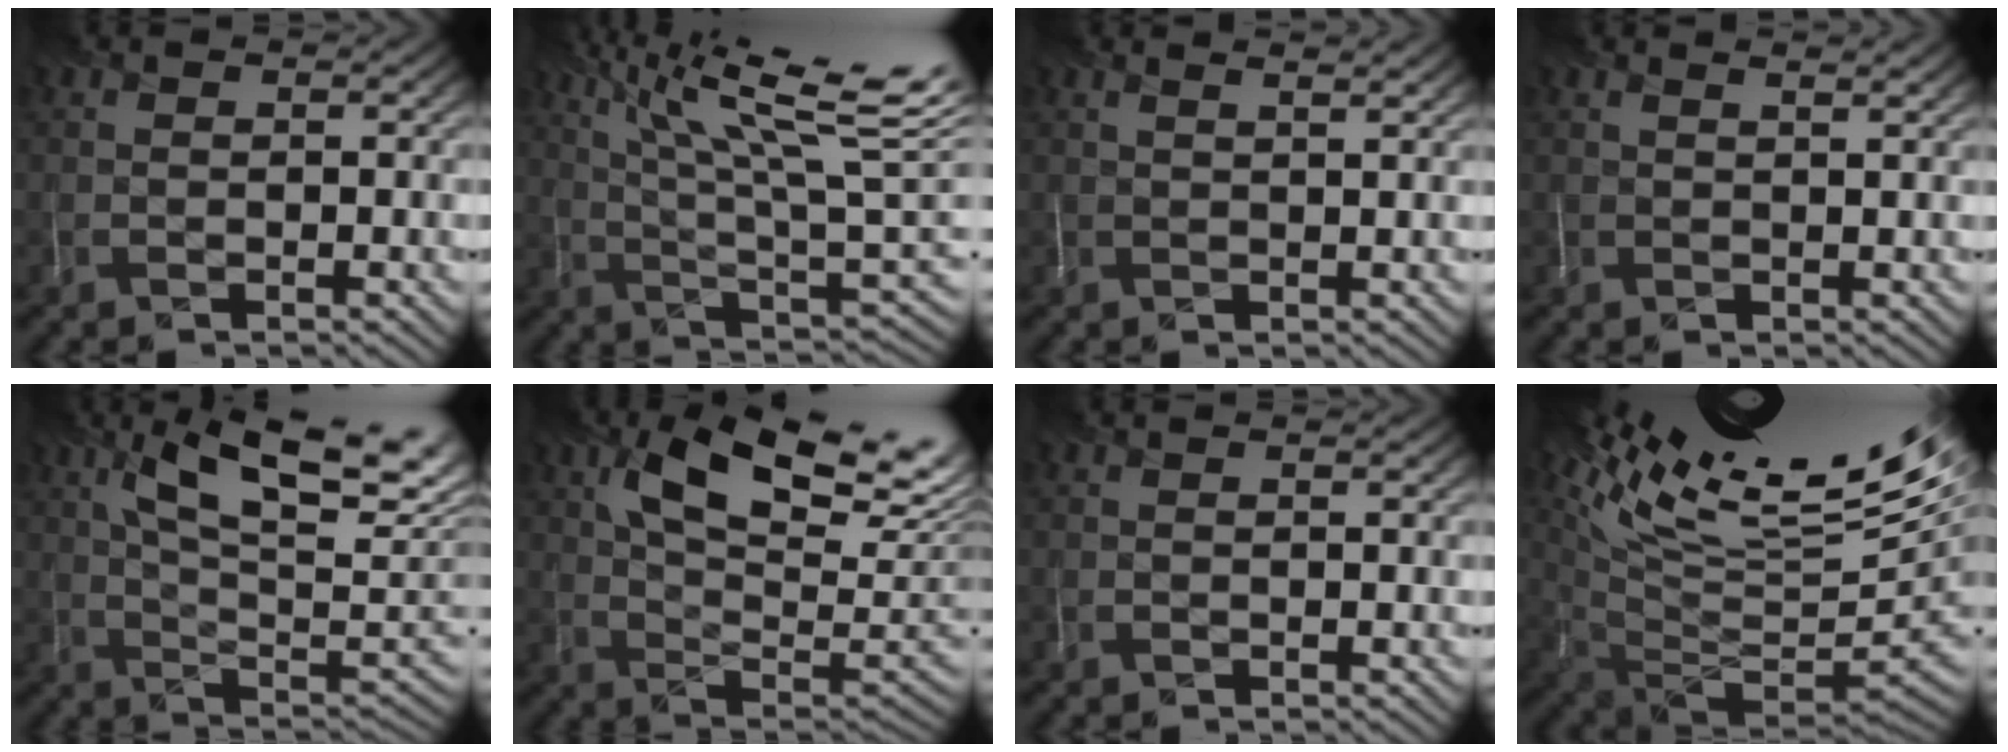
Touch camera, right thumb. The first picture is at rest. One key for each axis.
{"total": 17.0, "fx": 8.3, "fy": 4.1, "fz": 14.3, "tx": -0.241, "ty": 0.014, "tz": 0.142}
{"total": 2.8, "fx": 2.0, "fy": 0.8, "fz": 1.8, "tx": -0.016, "ty": 0.011, "tz": 0.013}
{"total": 2.1, "fx": 1.6, "fy": 0.6, "fz": 1.3, "tx": -0.016, "ty": 0.008, "tz": 0.012}
{"total": 18.4, "fx": 6.7, "fy": 8.1, "fz": 15.0, "tx": -0.228, "ty": 0.027, "tz": 0.113}
{"total": 15.2, "fx": 6.0, "fy": 6.9, "fz": 12.1, "tx": -0.210, "ty": 0.003, "tz": 0.109}
{"total": 0.0}
{"total": 17.4, "fx": 10.5, "fy": 4.5, "fz": 13.1, "tx": -0.219, "ty": 0.018, "tz": 0.195}